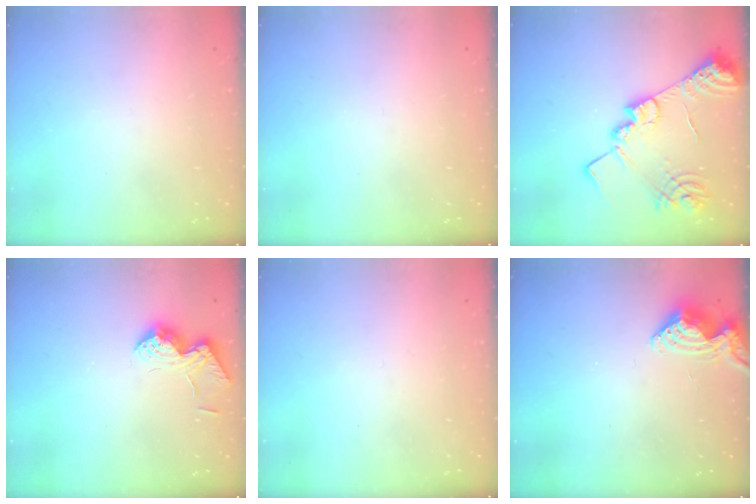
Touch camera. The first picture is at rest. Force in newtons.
{"total": 0.0}
{"total": 18.2, "press": 18.1, "slide": 1.5}
{"total": 13.4, "press": 13.4, "slide": 1.0}
{"total": 0.0}
{"total": 8.2, "press": 8.2, "slide": 0.6}